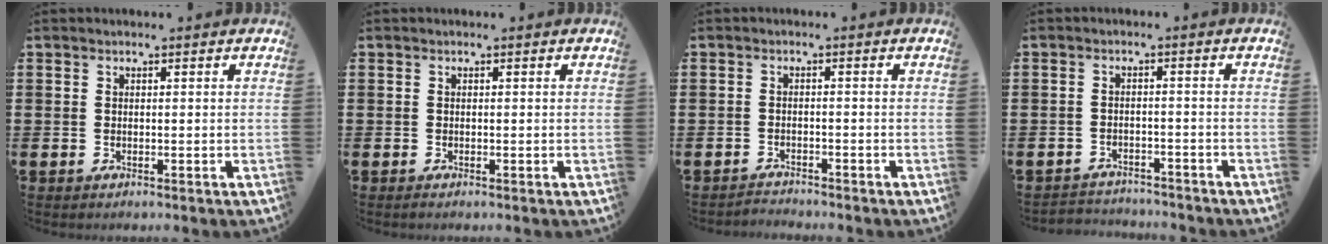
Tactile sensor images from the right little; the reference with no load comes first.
{"total": 0.0}
{"total": 1.4, "force": [-1.4, -0.1, -0.2], "torque": [-0.001, 0.004, -0.031]}
{"total": 2.3, "force": [-2.3, 0.2, -0.4], "torque": [-0.002, 0.001, -0.051]}